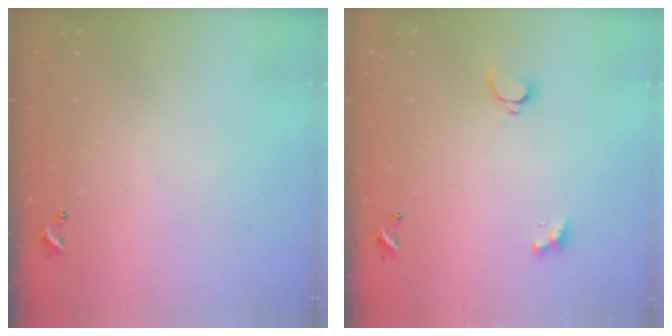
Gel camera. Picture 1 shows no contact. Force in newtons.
{"total": 1.7, "press": 1.7, "slide": 0.3}